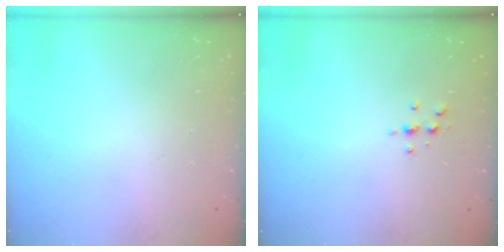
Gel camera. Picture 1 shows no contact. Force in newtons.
{"total": 3.1, "press": 3.1, "slide": 0.5}